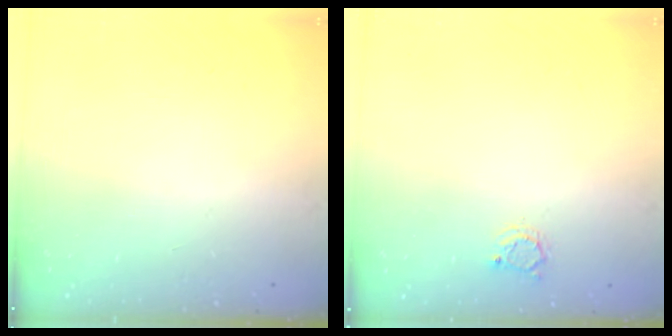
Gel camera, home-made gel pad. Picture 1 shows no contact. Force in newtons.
{"total": 2.8, "press": 2.8, "slide": 0.3}